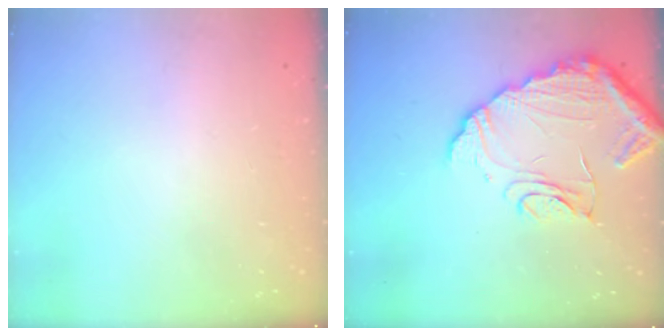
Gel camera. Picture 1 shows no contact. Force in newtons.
{"total": 14.7, "press": 14.6, "slide": 1.0}